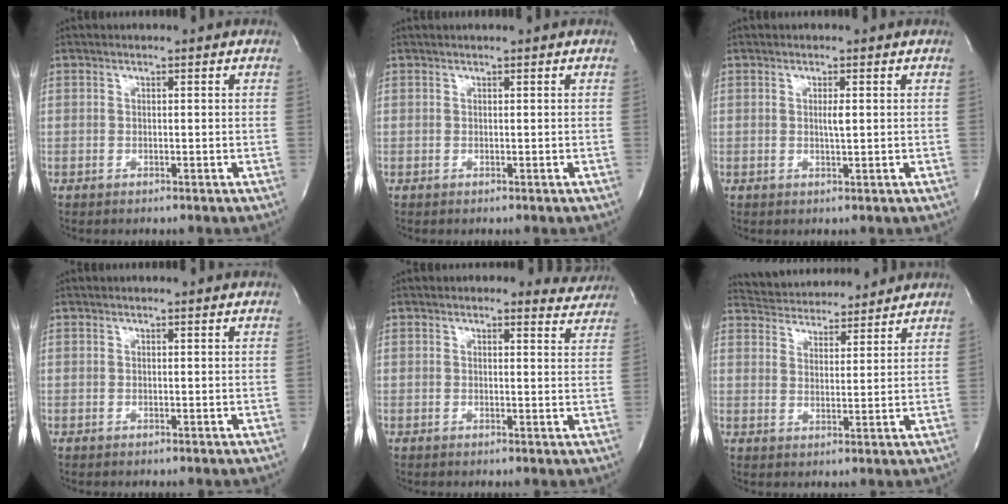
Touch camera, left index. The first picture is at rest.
{"total": 0.7, "force": [0.6, -0.1, 0.3], "torque": [-0.004, 0.009, 0.013]}
{"total": 1.4, "force": [0.2, 0.0, 1.3], "torque": [-0.030, -0.003, 0.004]}
{"total": 0.0}
{"total": 3.6, "force": [3.3, 1.4, -0.3], "torque": [0.013, -0.019, 0.015]}
{"total": 10.9, "force": [10.4, 2.2, 2.1], "torque": [-0.036, 0.017, 0.158]}